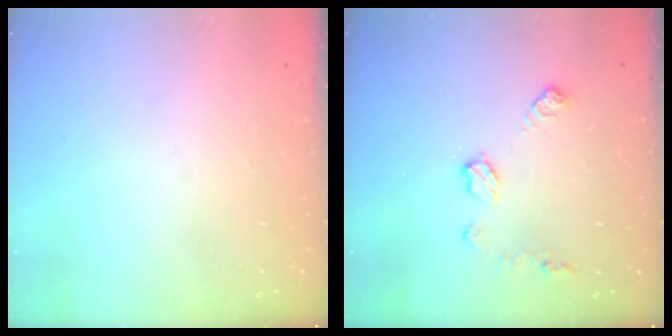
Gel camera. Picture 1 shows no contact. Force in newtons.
{"total": 7.9, "press": 7.9, "slide": 0.3}